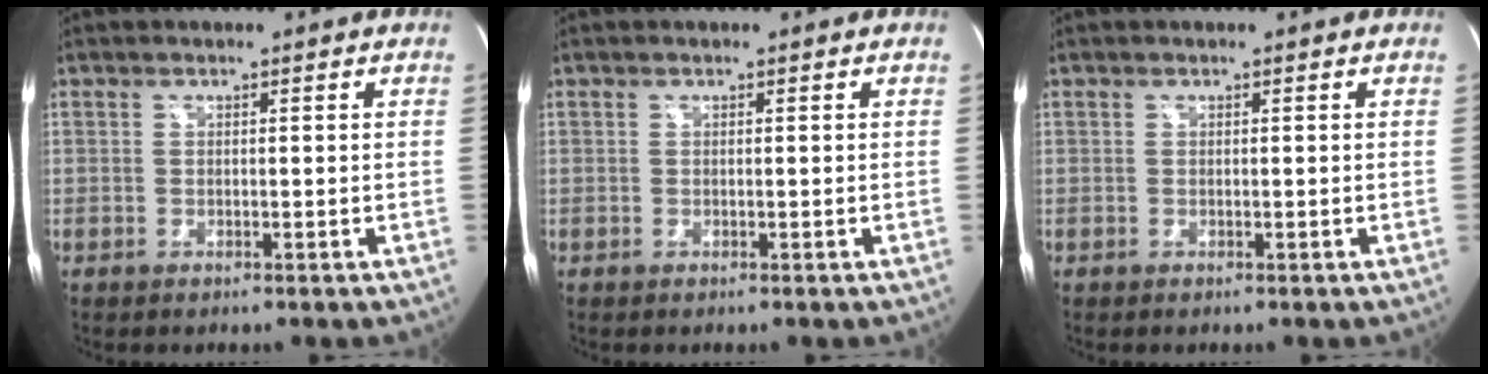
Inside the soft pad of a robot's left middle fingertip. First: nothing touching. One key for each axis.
{"total": 0.0}
{"total": 0.0}